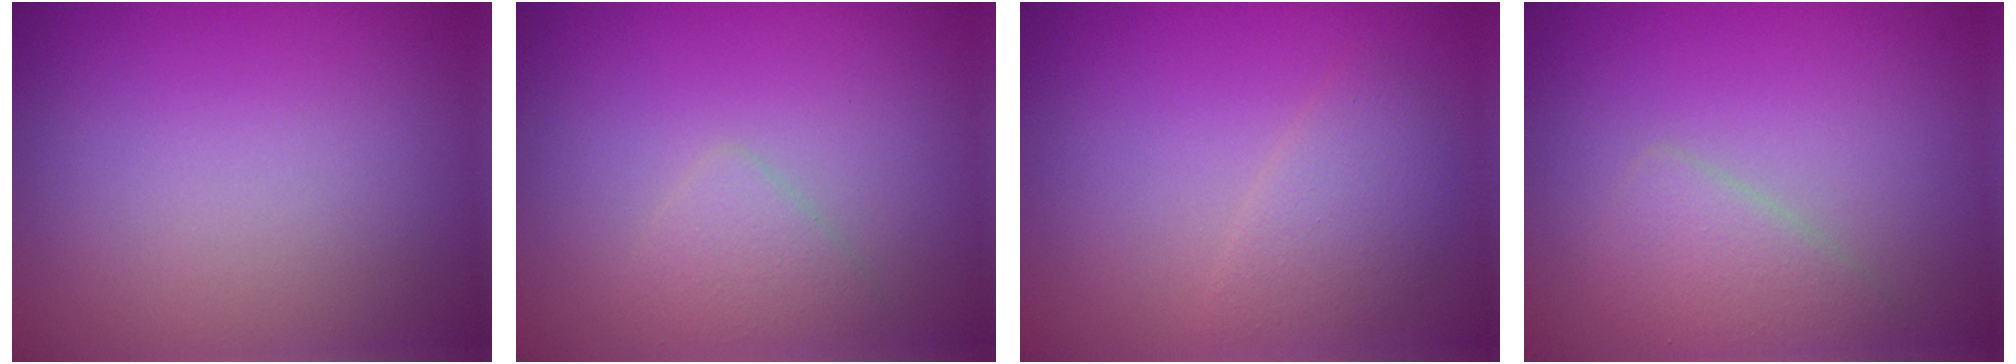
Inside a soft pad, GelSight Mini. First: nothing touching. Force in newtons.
{"total": 1.7, "press": 1.7, "slide": 0.0}
{"total": 2.3, "press": 2.3, "slide": 0.1}
{"total": 2.5, "press": 2.5, "slide": 0.1}